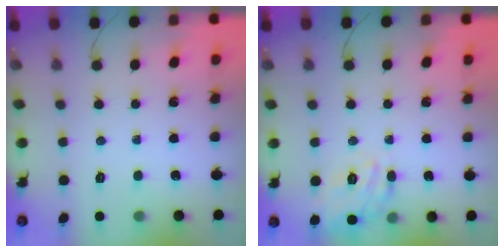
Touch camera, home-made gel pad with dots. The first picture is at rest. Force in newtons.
{"total": 15.9, "press": 15.9, "slide": 0.7}